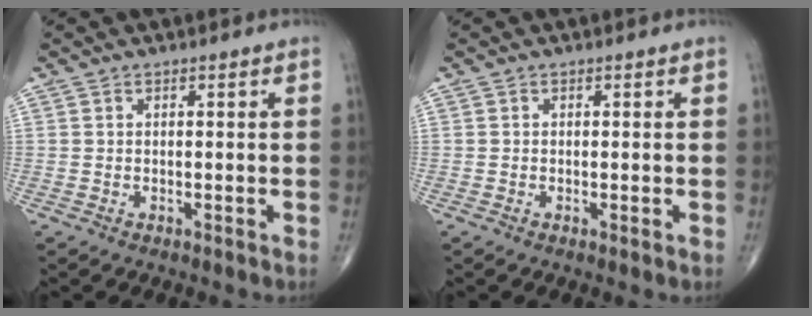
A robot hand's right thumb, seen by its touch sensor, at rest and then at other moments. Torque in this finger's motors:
{"motor_torque": [-0.15, 0.05, -0.05, -0.05, -0.02]}